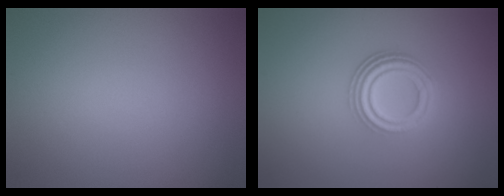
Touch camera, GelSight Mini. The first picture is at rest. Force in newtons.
{"total": 4.5, "press": 3.3, "slide": 3.0}